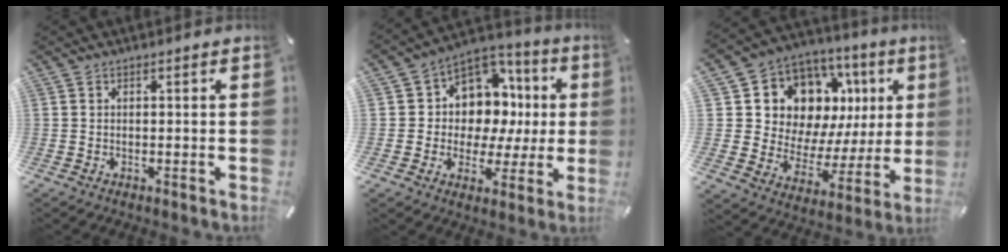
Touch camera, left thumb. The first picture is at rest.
{"total": 10.2, "force": [2.3, 9.4, 3.1], "torque": [-0.051, -0.037, 0.052]}
{"total": 14.0, "force": [7.2, 10.7, 5.4], "torque": [-0.084, -0.071, 0.139]}